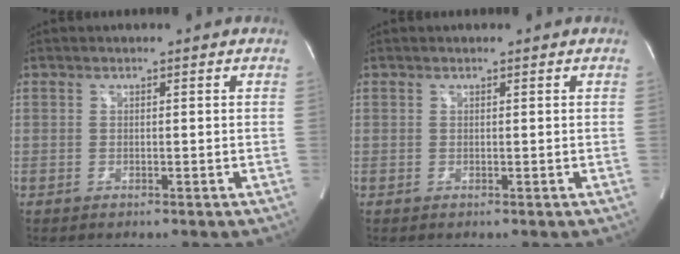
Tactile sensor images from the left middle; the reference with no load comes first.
{"total": 0.0}